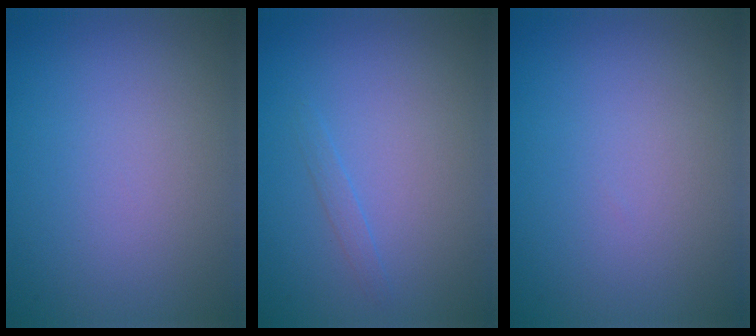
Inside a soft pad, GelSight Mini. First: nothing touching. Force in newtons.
{"total": 0.7, "press": 0.7, "slide": 0.1}
{"total": 0.0}